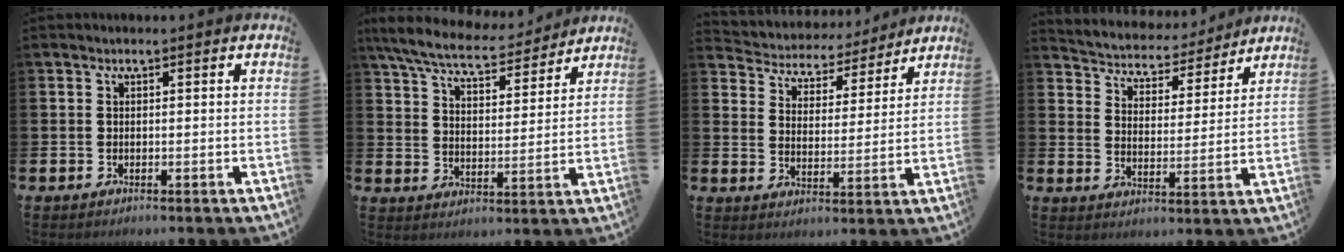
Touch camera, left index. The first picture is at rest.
{"total": 7.8, "force": [7.2, 1.5, 2.4], "torque": [-0.081, -0.042, 0.127]}
{"total": 4.9, "force": [4.6, 1.7, -0.2], "torque": [-0.022, -0.044, 0.075]}
{"total": 4.8, "force": [4.5, 1.6, -0.1], "torque": [-0.023, -0.046, 0.071]}